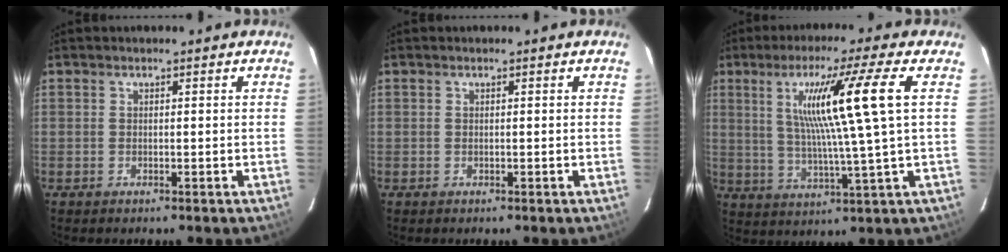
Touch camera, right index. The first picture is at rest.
{"total": 0.0}
{"total": 13.1, "force": [3.5, -2.1, 12.5], "torque": [-0.214, 0.004, 0.063]}